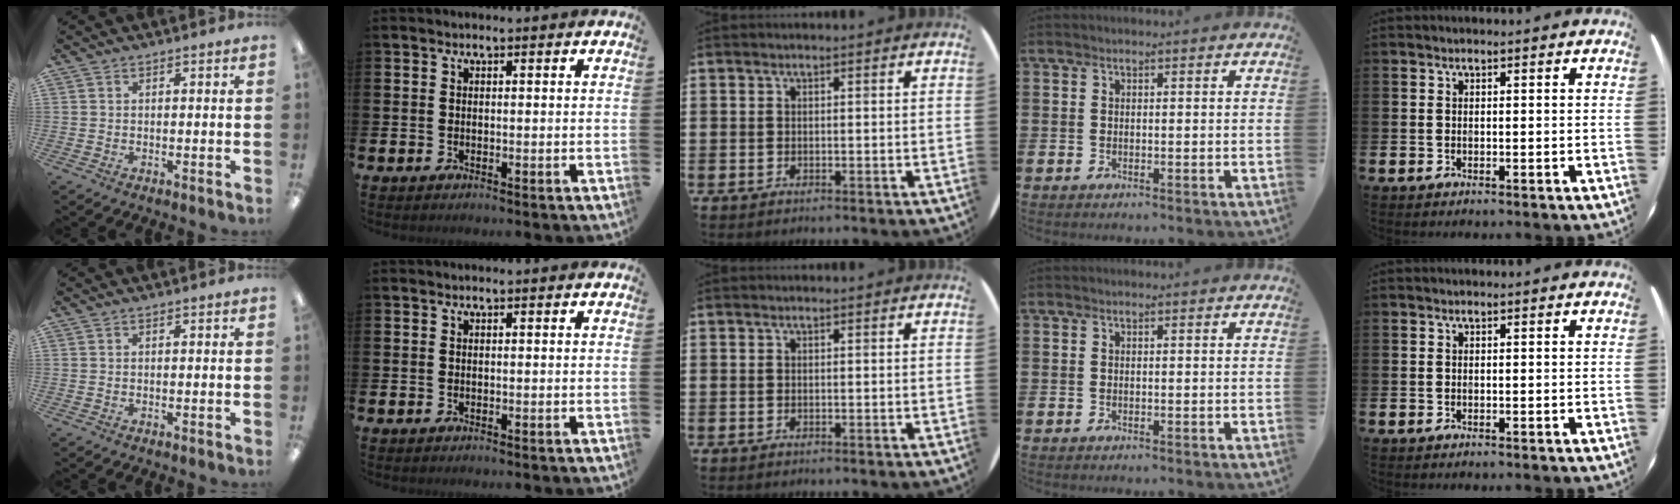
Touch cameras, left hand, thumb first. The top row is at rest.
{}